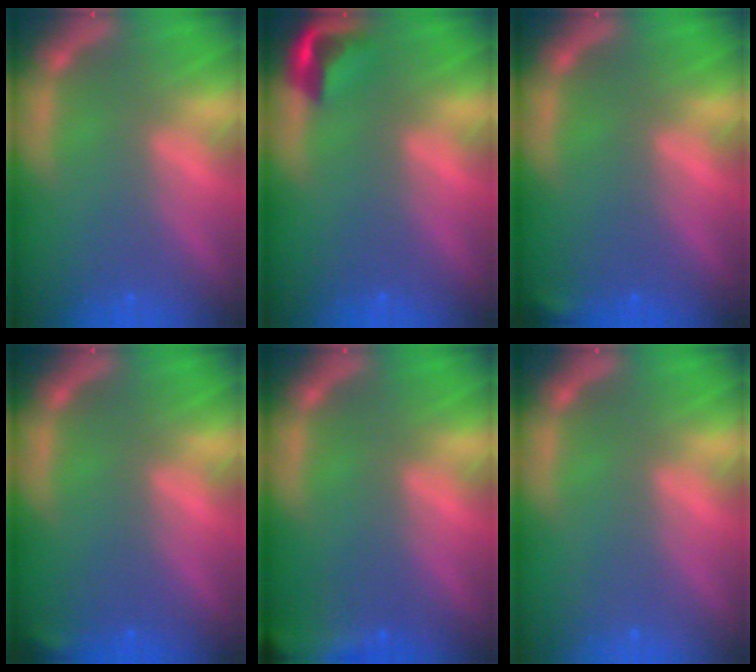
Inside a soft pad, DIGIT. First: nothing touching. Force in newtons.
{"total": 2.9}
{"total": 0.9}
{"total": 0.9}
{"total": 7.5}
{"total": 0.0}